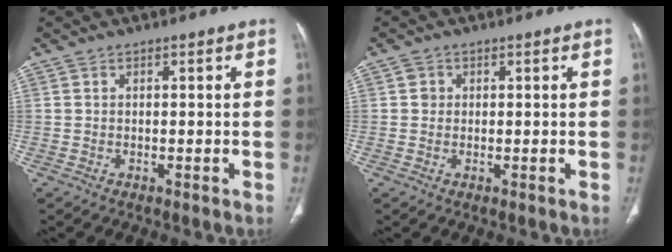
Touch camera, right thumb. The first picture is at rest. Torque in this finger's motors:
{"motor_torque": [0.01, -0.07, 0.09, 0.48, -0.02]}